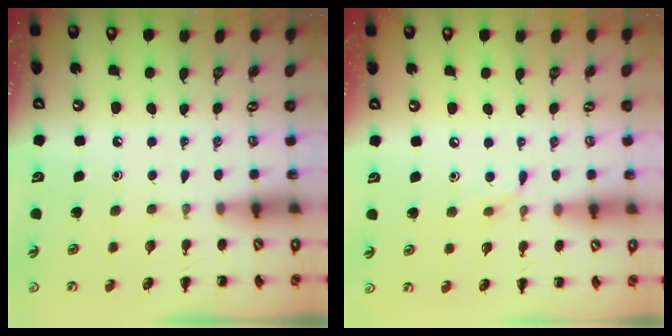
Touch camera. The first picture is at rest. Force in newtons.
{"total": 5.1, "press": 4.9, "slide": 1.6}